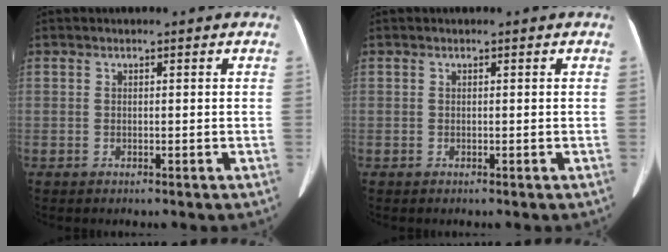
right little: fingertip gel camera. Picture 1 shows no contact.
{"total": 0.0}